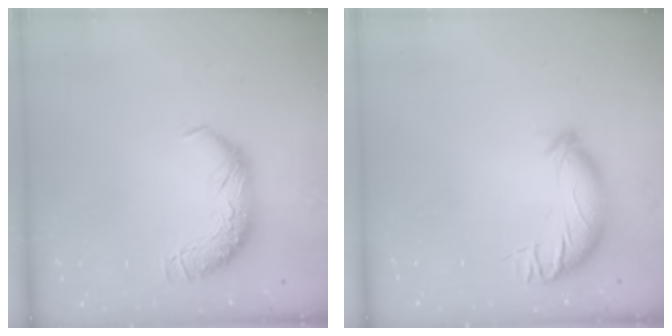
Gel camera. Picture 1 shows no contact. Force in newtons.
{"total": 3.0, "press": 2.6, "slide": 1.5}